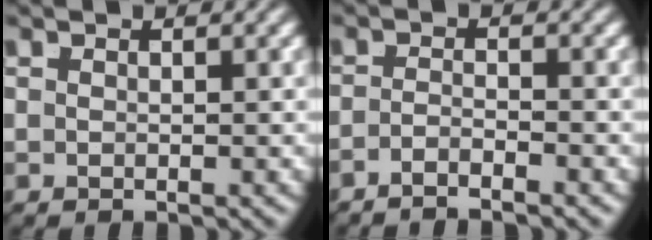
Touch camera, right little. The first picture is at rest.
{"total": 2.6, "force": [-2.5, -0.2, 0.7], "torque": [-0.008, -0.010, -0.040]}